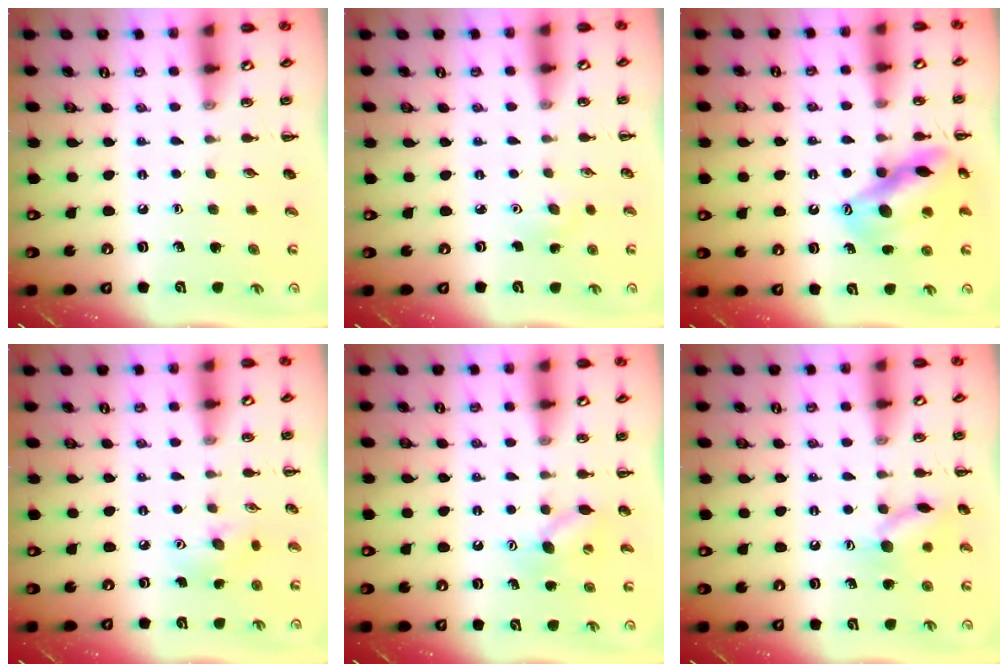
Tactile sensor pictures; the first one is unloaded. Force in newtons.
{"total": 2.9, "press": 2.8, "slide": 0.8}
{"total": 15.0, "press": 14.7, "slide": 2.9}
{"total": 6.2, "press": 6.1, "slide": 0.8}
{"total": 7.8, "press": 7.7, "slide": 1.5}
{"total": 10.3, "press": 10.3, "slide": 0.5}